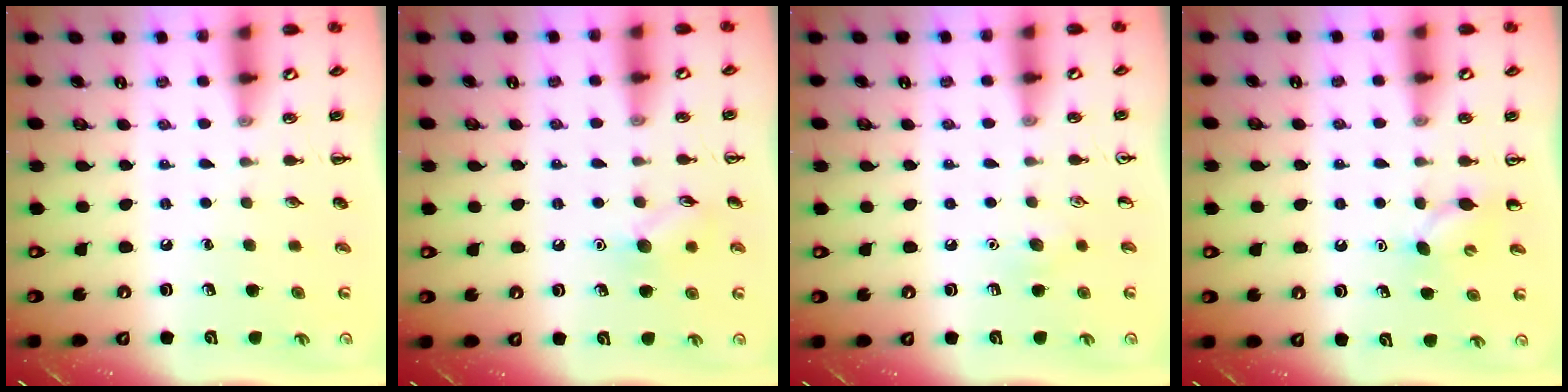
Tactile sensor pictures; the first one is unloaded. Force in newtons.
{"total": 7.9, "press": 7.8, "slide": 1.3}
{"total": 5.3, "press": 5.0, "slide": 1.6}
{"total": 4.0, "press": 3.8, "slide": 1.1}